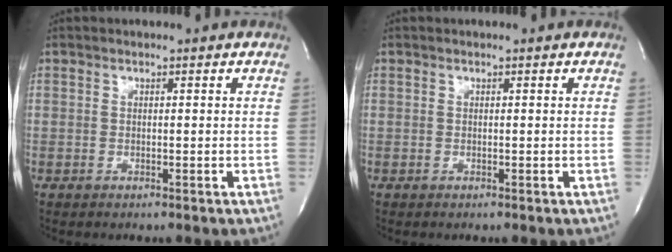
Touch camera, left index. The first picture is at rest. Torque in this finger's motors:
{"motor_torque": [-0.01, 0.00, 0.00, 0.00]}